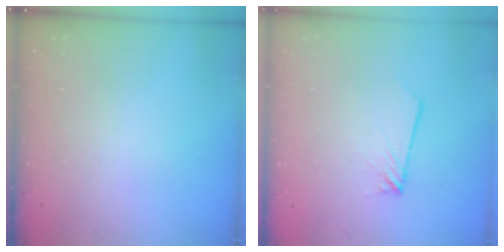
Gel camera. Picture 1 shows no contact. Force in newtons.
{"total": 1.9, "press": 1.9, "slide": 0.2}